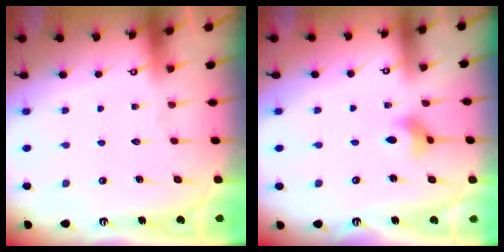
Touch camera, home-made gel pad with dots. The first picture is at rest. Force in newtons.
{"total": 3.4, "press": 3.3, "slide": 0.6}